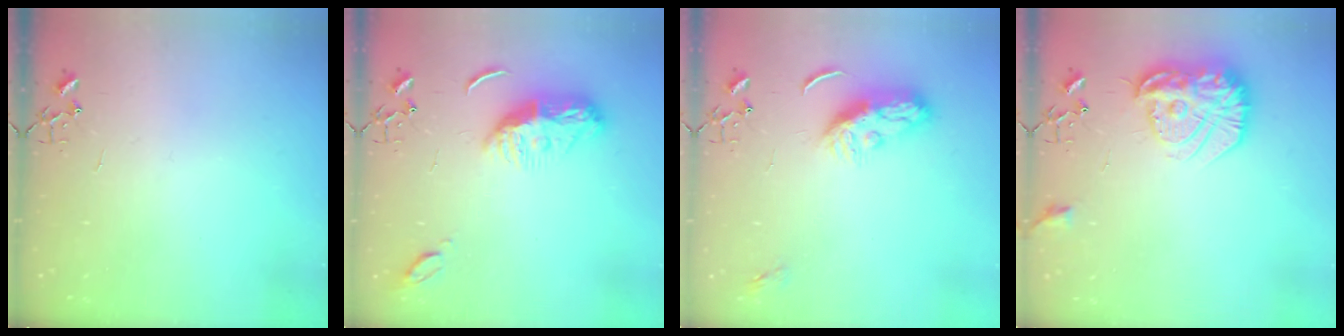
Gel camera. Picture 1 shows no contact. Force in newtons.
{"total": 10.4, "press": 10.4, "slide": 0.1}
{"total": 8.8, "press": 8.8, "slide": 0.5}
{"total": 17.6, "press": 17.6, "slide": 1.3}